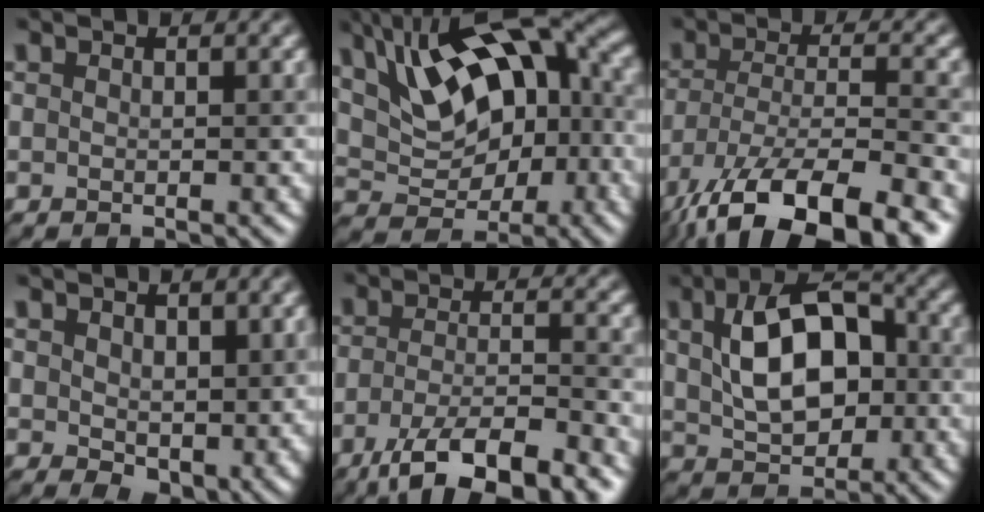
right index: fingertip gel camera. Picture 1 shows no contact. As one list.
[{"total": 12.7, "force": [4.7, 6.5, 9.9], "torque": [-0.160, 0.013, 0.082]}, {"total": 14.1, "force": [-9.2, 5.2, 9.3], "torque": [-0.198, -0.033, -0.149]}, {"total": 5.5, "force": [1.3, 3.5, 4.0], "torque": [-0.073, -0.020, 0.032]}, {"total": 8.2, "force": [-5.0, 2.3, 6.1], "torque": [-0.110, -0.008, -0.091]}, {"total": 9.1, "force": [1.4, 5.4, 7.1], "torque": [-0.128, 0.013, 0.020]}]